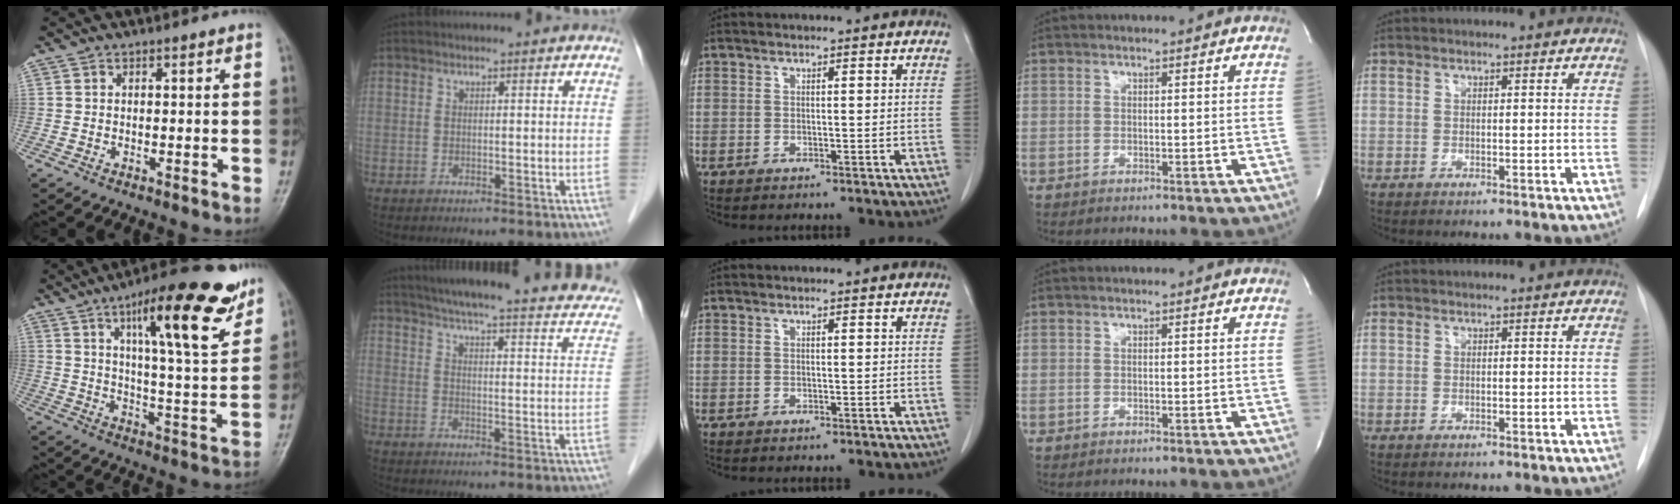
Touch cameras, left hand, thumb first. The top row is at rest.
{"thumb": {"total": 18.8, "force": [10.7, 4.5, 14.8], "torque": [-0.191, -0.048, 0.162]}, "index": {"total": 25.4, "force": [21.1, 3.9, 13.7], "torque": [-0.187, -0.012, 0.244]}}